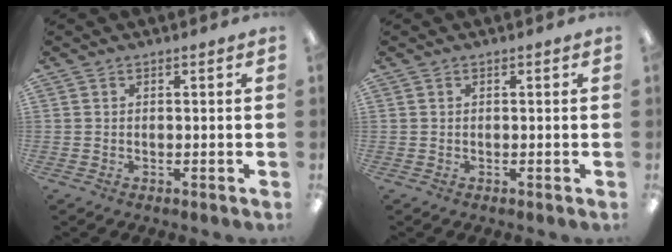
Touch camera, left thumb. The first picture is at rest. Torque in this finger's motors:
{"motor_torque": [-0.04, 0.04, 0.08, -0.05, 0.00]}